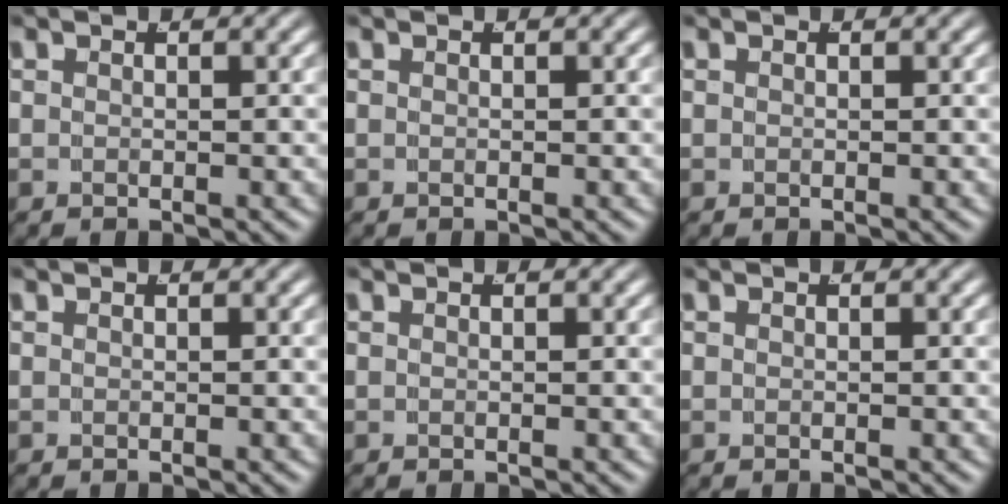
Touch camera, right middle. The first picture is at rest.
{"total": 0.0}
{"total": 0.0}
{"total": 0.0}
{"total": 0.0}
{"total": 0.0}